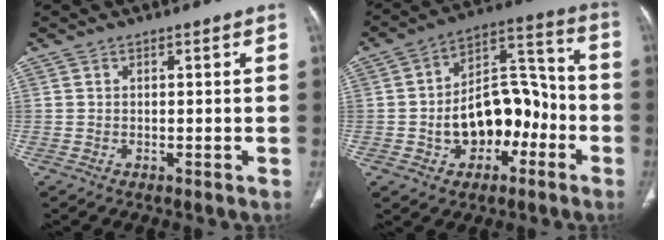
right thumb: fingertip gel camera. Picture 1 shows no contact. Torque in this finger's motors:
{"motor_torque": [0.37, 0.27, 0.82, -0.68, 0.07]}